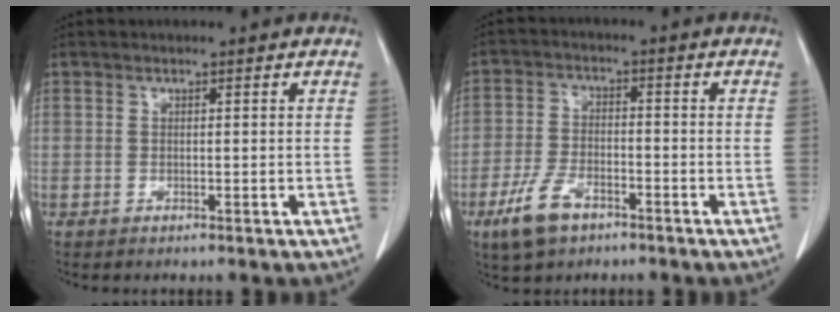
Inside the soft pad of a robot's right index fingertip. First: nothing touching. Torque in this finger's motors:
{"motor_torque": [0.13, -0.50, -0.48, -0.21]}